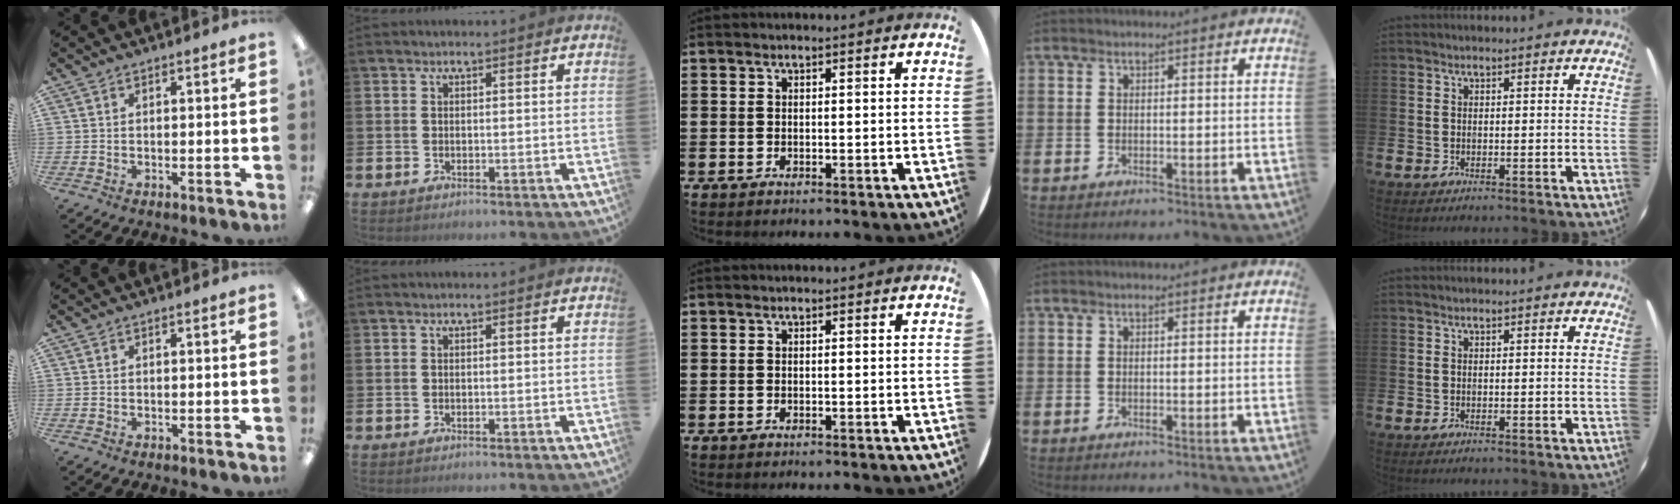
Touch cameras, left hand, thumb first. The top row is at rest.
{}